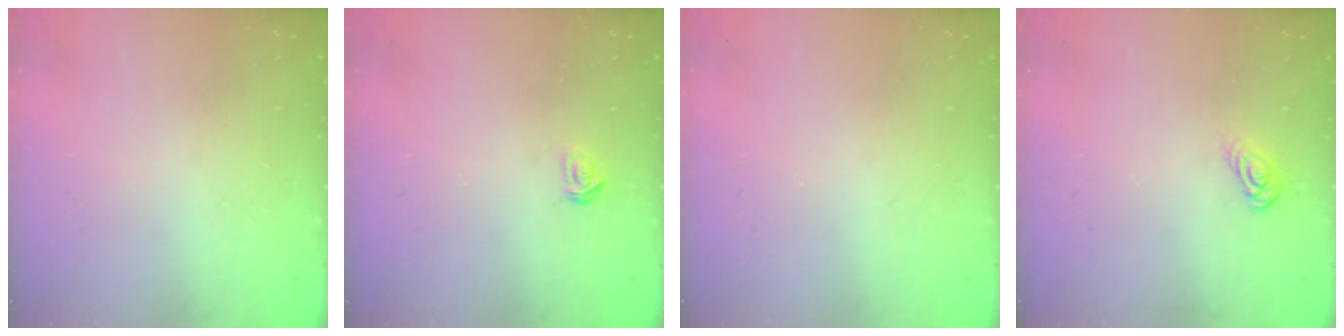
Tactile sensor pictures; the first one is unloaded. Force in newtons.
{"total": 2.5, "press": 2.5, "slide": 0.2}
{"total": 0.0}
{"total": 4.7, "press": 4.6, "slide": 0.5}